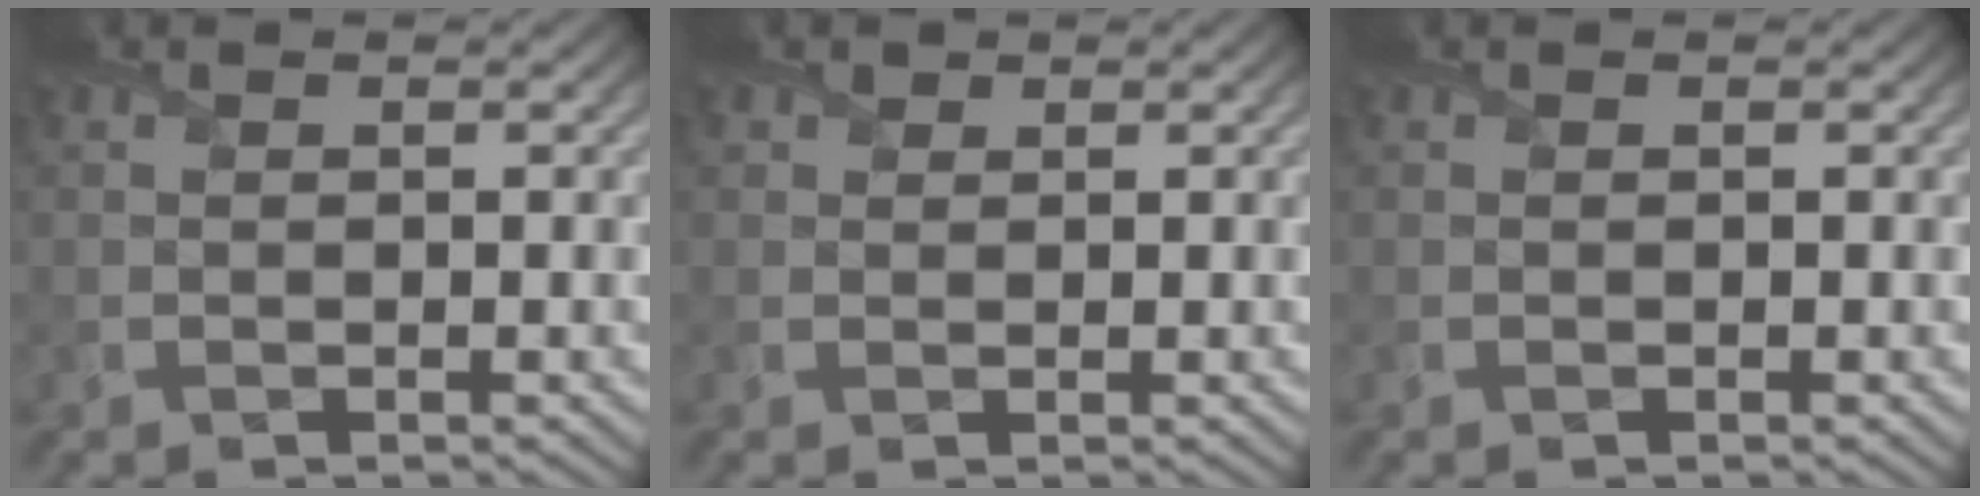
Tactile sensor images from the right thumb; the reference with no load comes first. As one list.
[{"total": 1.0, "force": [0.7, 0.7, 0.2], "torque": [-0.003, -0.003, 0.012]}, {"total": 0.0}]